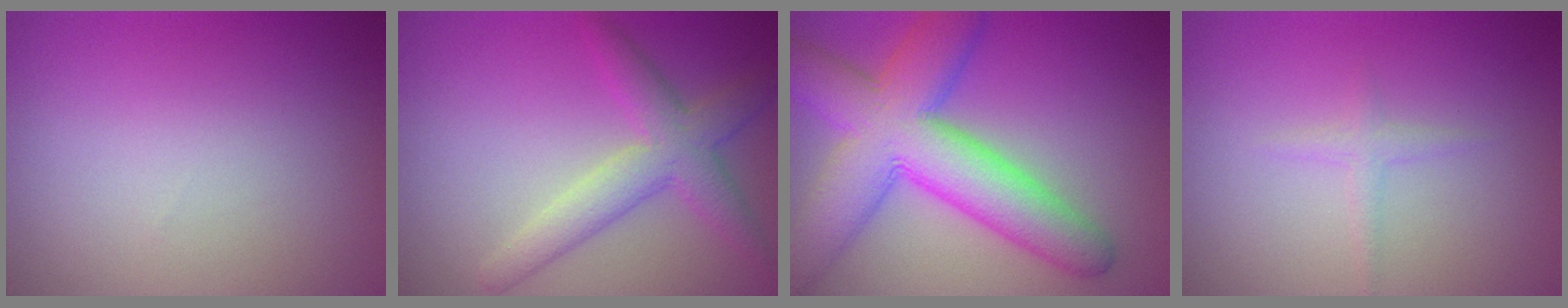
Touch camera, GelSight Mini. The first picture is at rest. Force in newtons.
{"total": 4.2, "press": 4.2, "slide": 0.2}
{"total": 10.5, "press": 10.5, "slide": 0.2}
{"total": 1.1, "press": 1.1, "slide": 0.0}